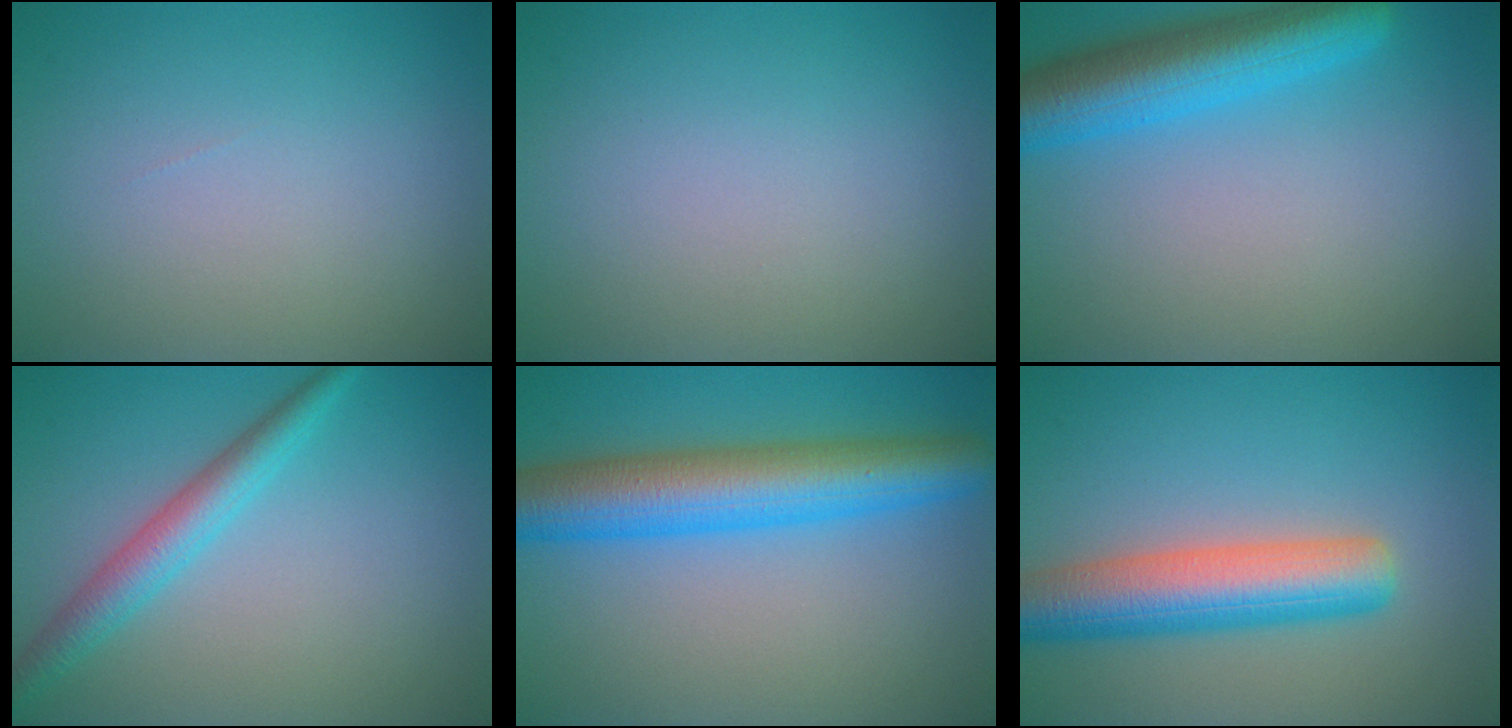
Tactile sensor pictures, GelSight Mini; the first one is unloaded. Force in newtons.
{"total": 0.0}
{"total": 7.0, "press": 7.0, "slide": 0.3}
{"total": 3.5, "press": 3.5, "slide": 0.0}
{"total": 8.1, "press": 8.1, "slide": 0.2}
{"total": 7.0, "press": 7.0, "slide": 0.5}